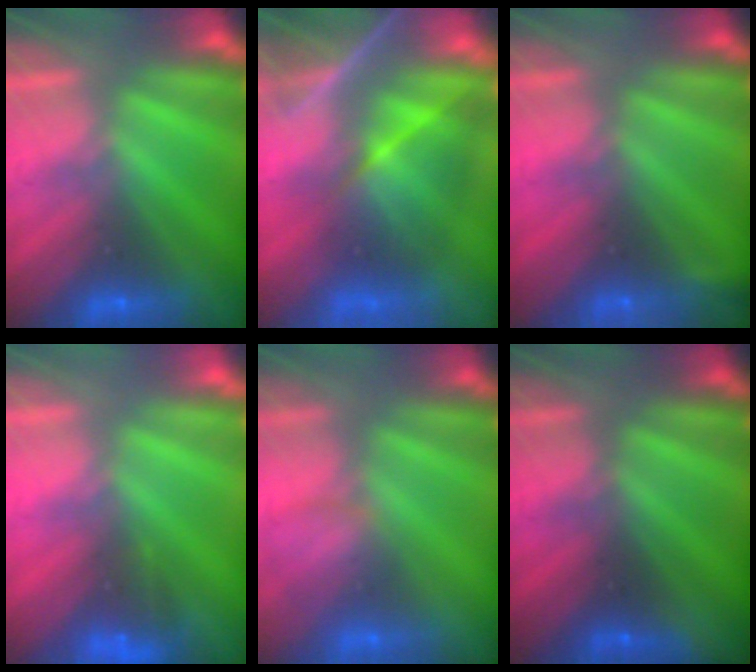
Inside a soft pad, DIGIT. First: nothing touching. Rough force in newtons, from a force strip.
{"total": 8.0}
{"total": 2.4}
{"total": 4.5}
{"total": 3.6}
{"total": 1.6}